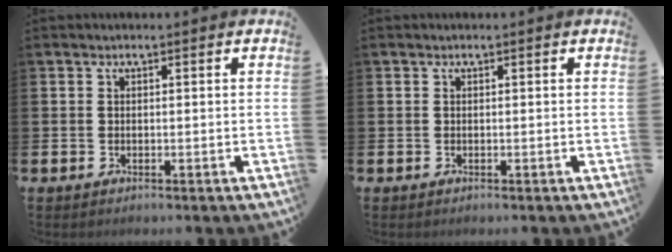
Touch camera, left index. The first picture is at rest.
{"total": 0.0}